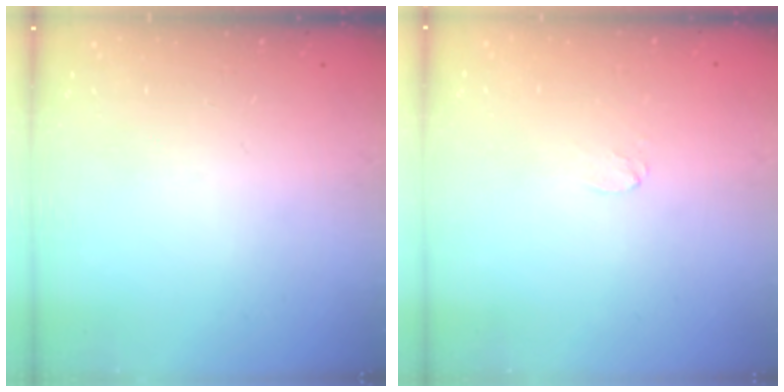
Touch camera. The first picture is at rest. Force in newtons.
{"total": 2.9, "press": 2.9, "slide": 0.3}